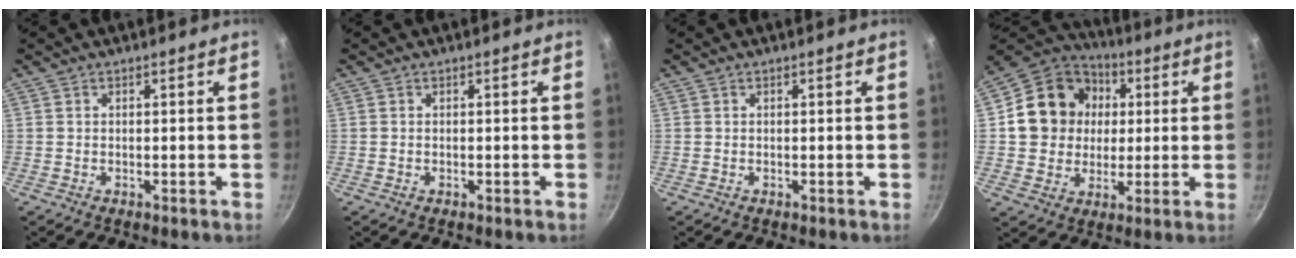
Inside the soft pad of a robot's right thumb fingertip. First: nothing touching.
{"total": 0.0}
{"total": 0.0}
{"total": 15.9, "force": [2.4, 13.9, 7.2], "torque": [-0.099, 0.019, 0.034]}